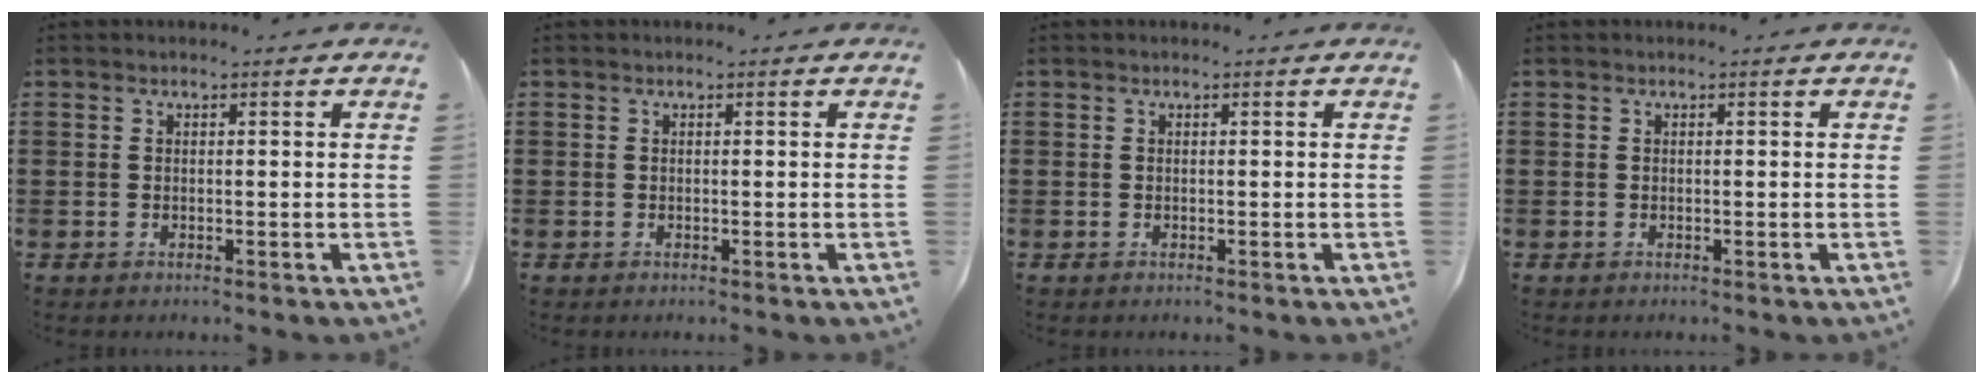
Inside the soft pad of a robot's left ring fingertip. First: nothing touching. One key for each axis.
{"total": 0.0}
{"total": 0.0}
{"total": 0.0}